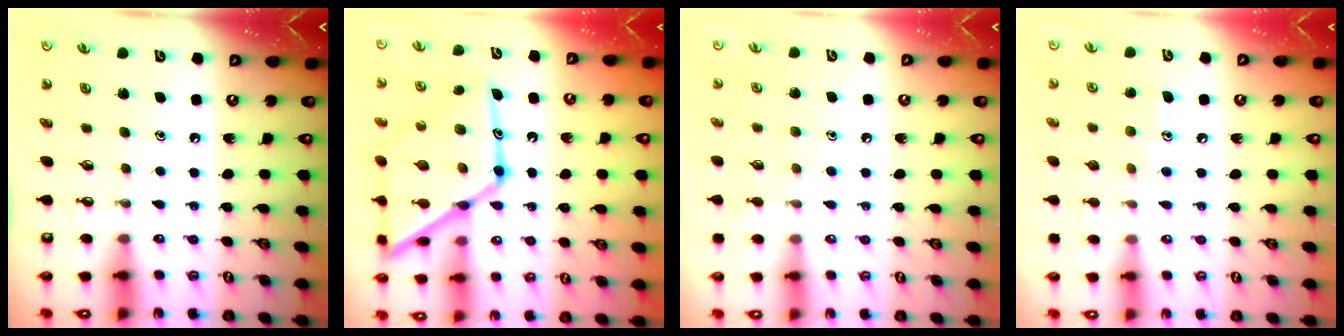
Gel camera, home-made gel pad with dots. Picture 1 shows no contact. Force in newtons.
{"total": 22.1, "press": 22.0, "slide": 1.8}
{"total": 7.0, "press": 7.0, "slide": 0.7}
{"total": 7.0, "press": 7.0, "slide": 0.2}